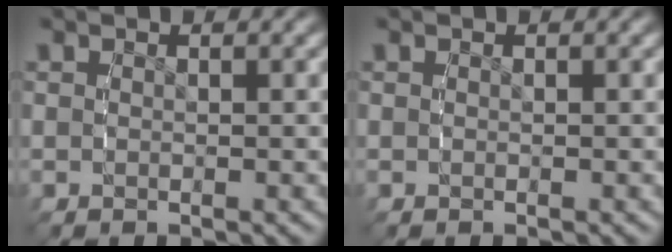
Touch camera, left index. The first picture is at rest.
{"total": 0.0}